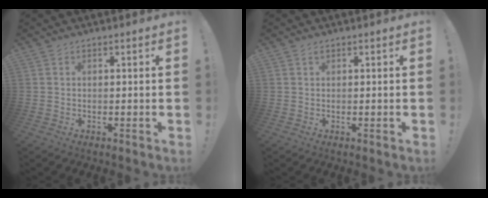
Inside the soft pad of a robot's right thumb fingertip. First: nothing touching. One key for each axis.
{"total": 0.6, "fx": 0.3, "fy": 0.3, "fz": 0.4, "tx": -0.005, "ty": 0.001, "tz": 0.005}